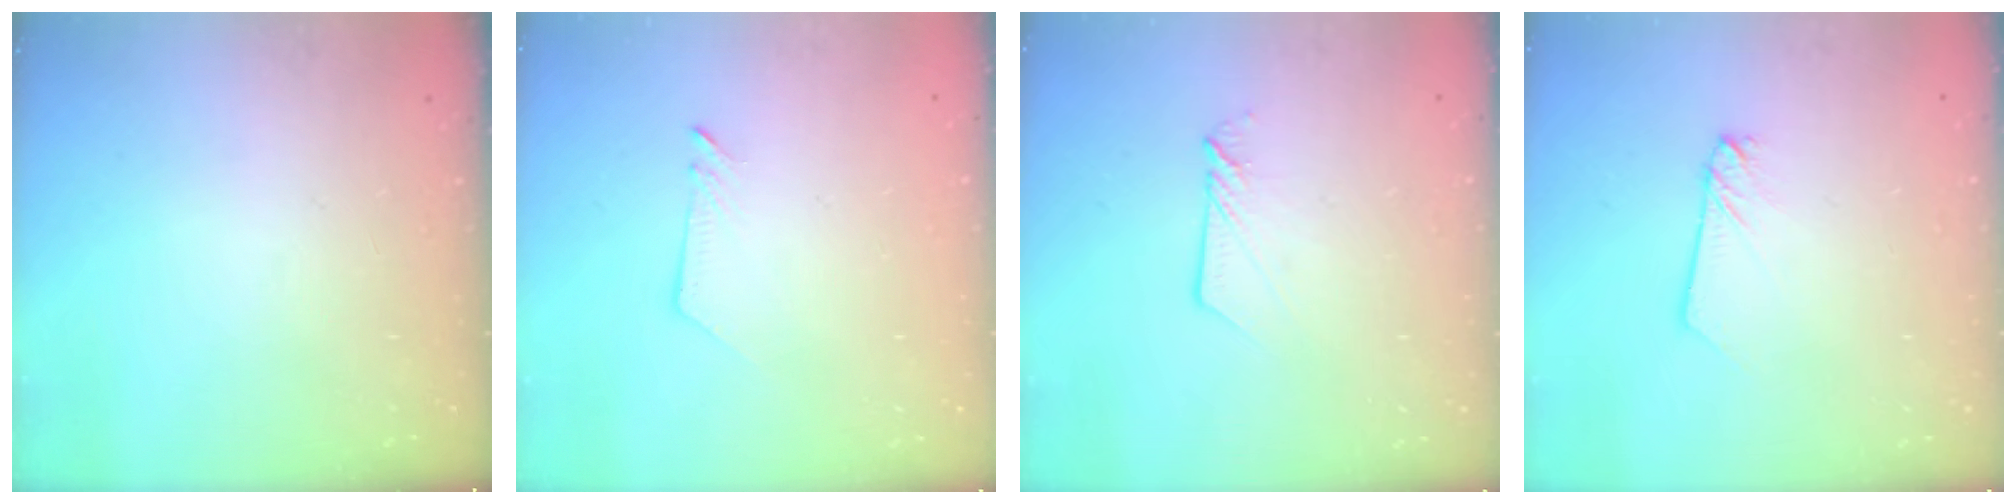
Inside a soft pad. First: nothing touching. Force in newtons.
{"total": 2.6, "press": 2.6, "slide": 0.3}
{"total": 4.5, "press": 4.5, "slide": 0.3}
{"total": 2.2, "press": 2.2, "slide": 0.1}